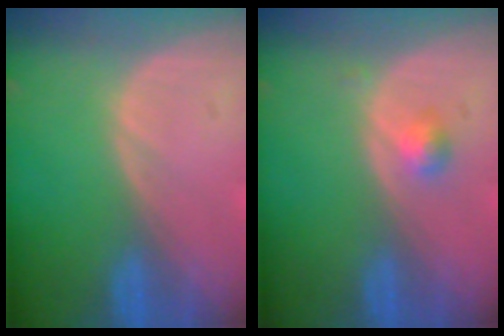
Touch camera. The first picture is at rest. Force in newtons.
{"total": 2.0, "press": 1.8, "slide": 0.8}